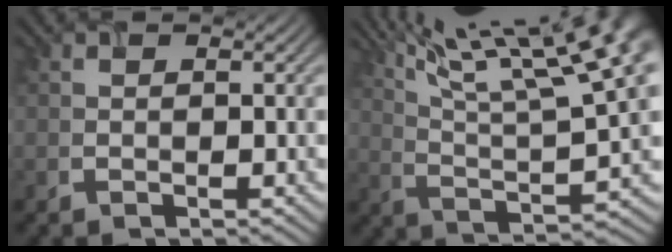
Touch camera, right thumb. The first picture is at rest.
{"total": 18.5, "force": [11.4, 4.5, 13.9], "torque": [-0.225, 0.020, 0.178]}